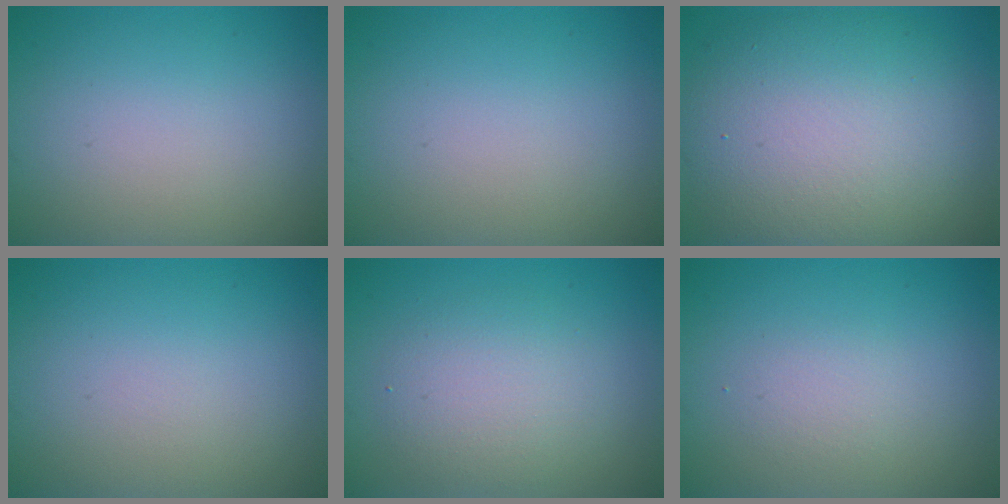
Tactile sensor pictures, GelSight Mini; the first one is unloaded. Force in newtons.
{"total": 0.0}
{"total": 11.5, "press": 11.5, "slide": 0.3}
{"total": 0.0}
{"total": 3.6, "press": 3.6, "slide": 0.1}
{"total": 1.4, "press": 1.4, "slide": 0.1}